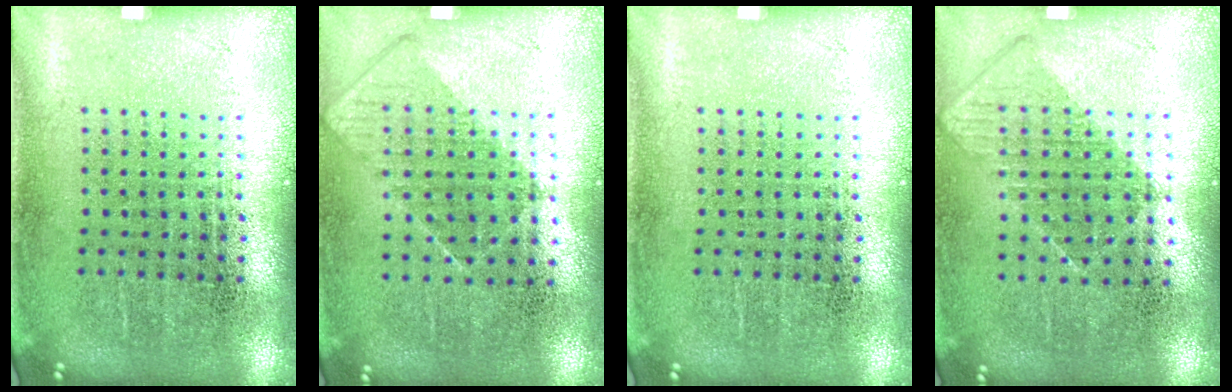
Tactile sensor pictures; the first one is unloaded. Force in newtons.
{"total": 0.9, "press": 0.7, "slide": 0.5}
{"total": 0.0}
{"total": 0.8, "press": 0.7, "slide": 0.4}